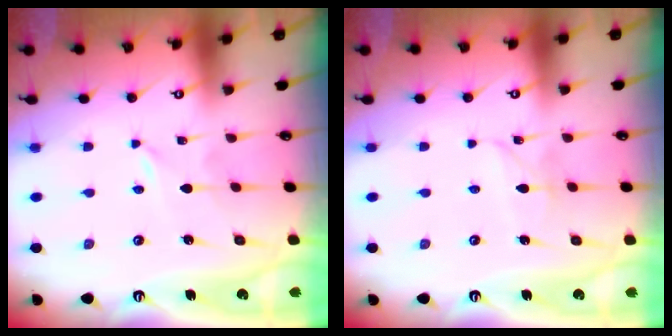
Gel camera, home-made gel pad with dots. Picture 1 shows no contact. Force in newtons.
{"total": 2.8, "press": 2.8, "slide": 0.2}